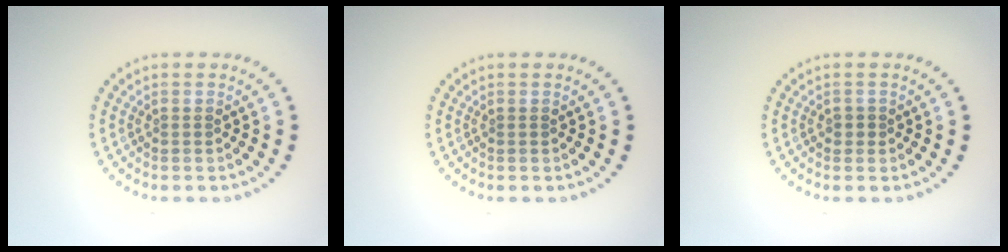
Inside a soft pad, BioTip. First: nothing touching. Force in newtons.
{"total": 0.0}
{"total": 0.9, "press": 0.8, "slide": 0.4}